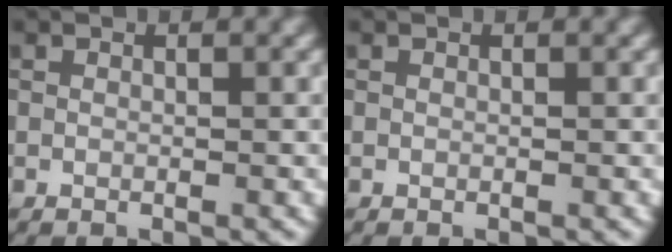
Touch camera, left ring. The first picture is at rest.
{"total": 0.0}